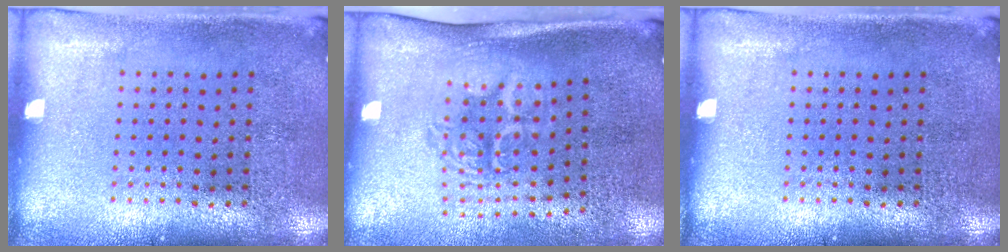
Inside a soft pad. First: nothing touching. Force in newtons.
{"total": 1.7, "press": 1.3, "slide": 1.1}
{"total": 0.0}